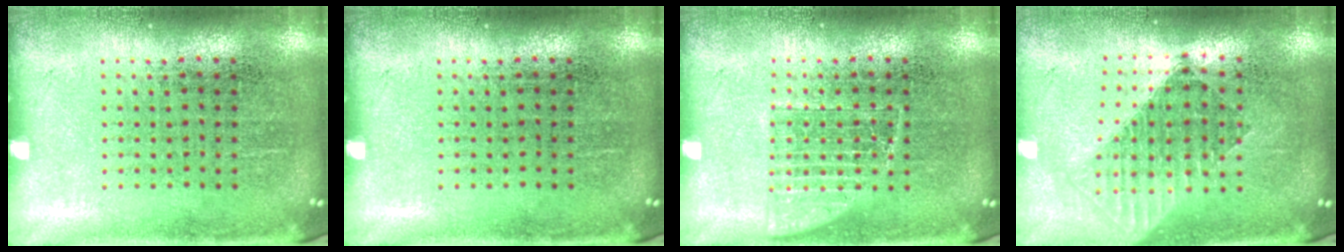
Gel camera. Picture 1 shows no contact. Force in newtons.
{"total": 0.0}
{"total": 1.8, "press": 1.7, "slide": 0.5}
{"total": 1.5, "press": 1.3, "slide": 0.8}